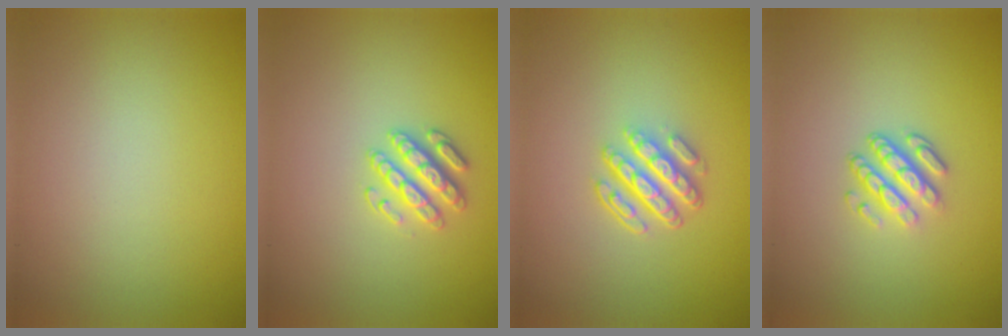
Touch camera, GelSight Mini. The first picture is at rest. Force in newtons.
{"total": 2.6, "press": 2.5, "slide": 0.7}
{"total": 4.7, "press": 3.3, "slide": 3.3}
{"total": 3.3, "press": 2.3, "slide": 2.3}